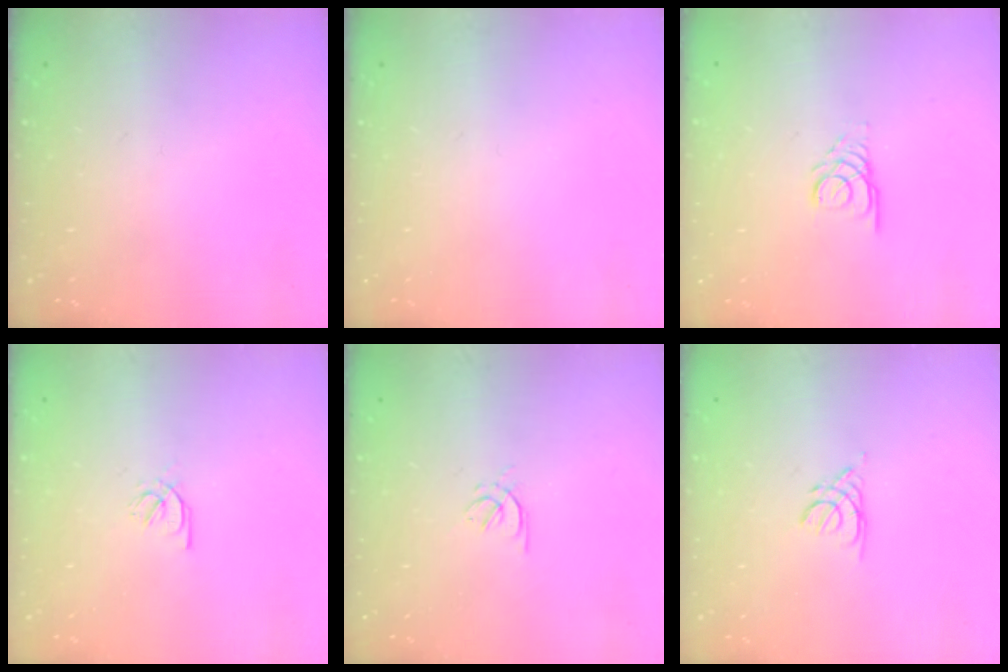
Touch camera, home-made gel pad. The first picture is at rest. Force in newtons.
{"total": 0.0}
{"total": 4.8, "press": 4.8, "slide": 0.3}
{"total": 2.2, "press": 2.2, "slide": 0.0}
{"total": 2.1, "press": 2.0, "slide": 0.6}
{"total": 2.2, "press": 2.2, "slide": 0.4}